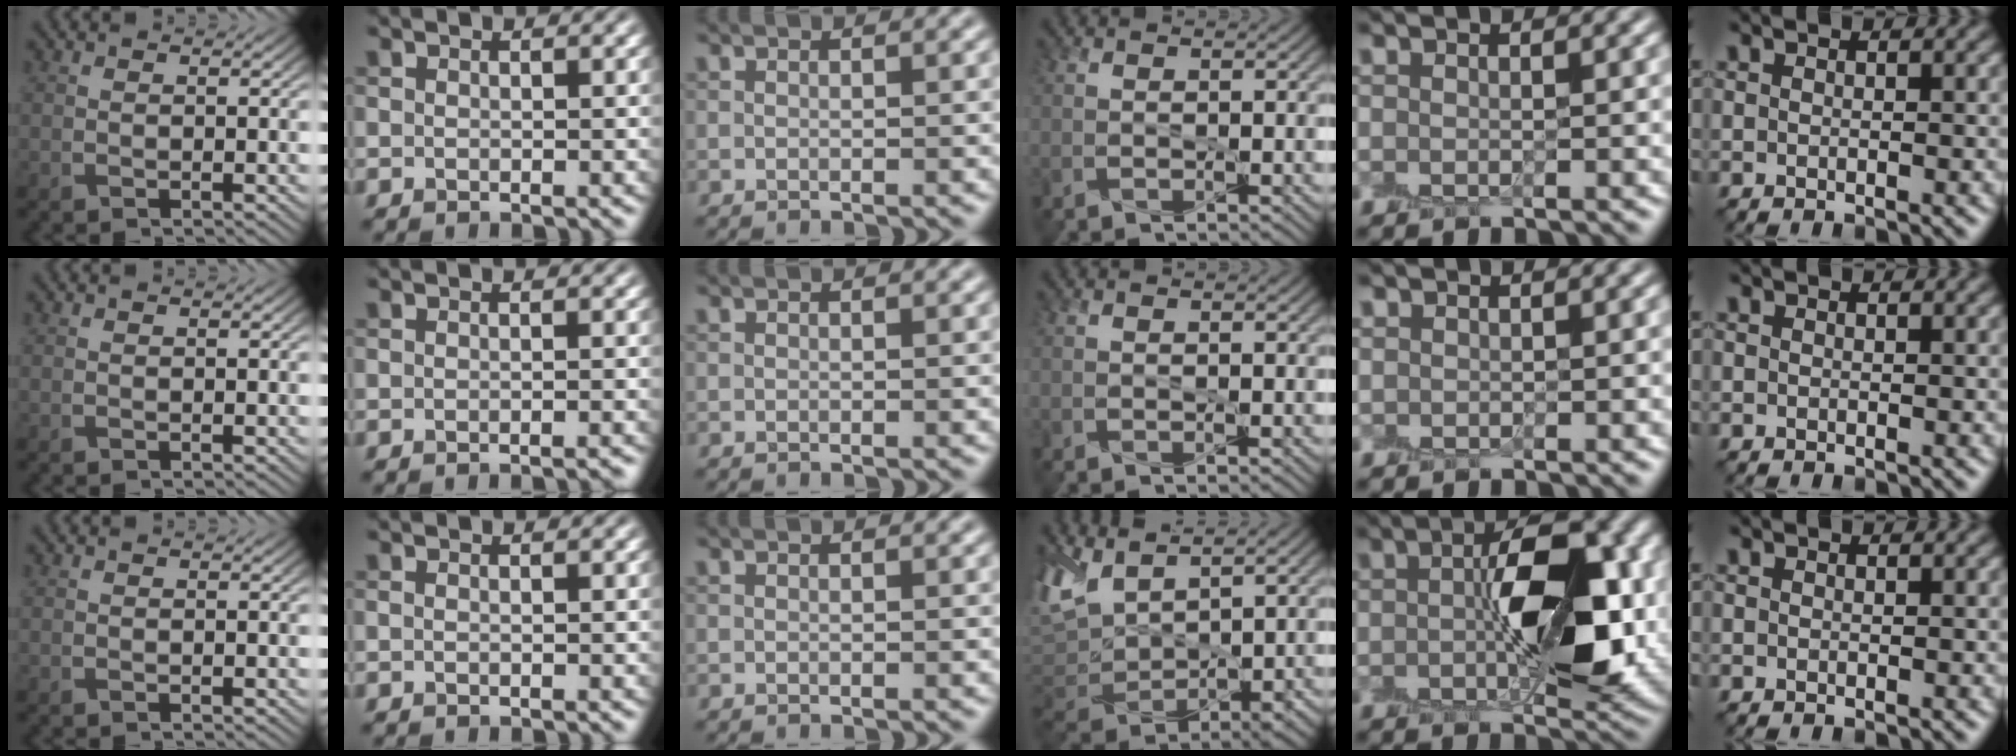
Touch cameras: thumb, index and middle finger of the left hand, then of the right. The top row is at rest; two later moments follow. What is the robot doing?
{"motion": "peel", "object": "small bumper sticker"}